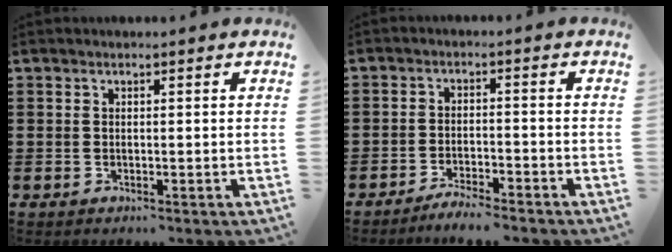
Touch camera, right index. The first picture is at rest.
{"total": 3.2, "force": [-3.1, 0.0, 0.6], "torque": [-0.013, 0.006, -0.064]}